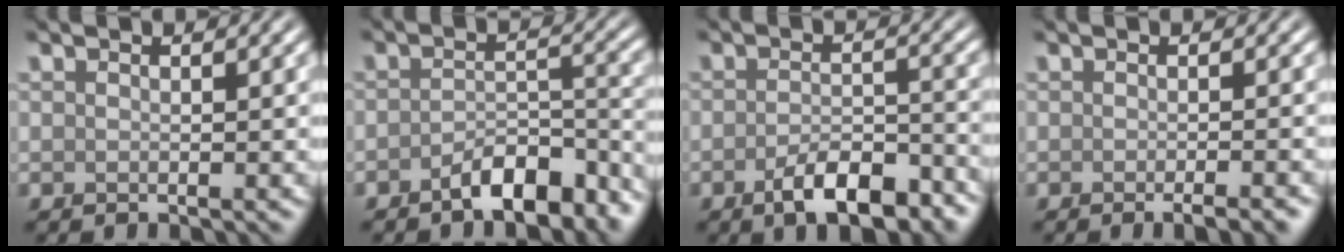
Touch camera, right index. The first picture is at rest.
{"total": 5.3, "force": [-3.6, 2.1, 3.3], "torque": [-0.045, 0.007, -0.062]}
{"total": 5.7, "force": [-3.3, 2.2, 4.1], "torque": [-0.066, 0.001, -0.053]}
{"total": 2.8, "force": [-1.5, 0.7, 2.3], "torque": [-0.014, 0.002, -0.021]}